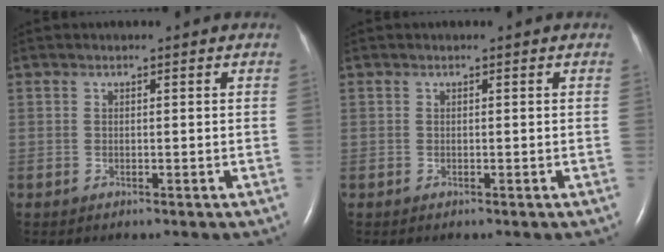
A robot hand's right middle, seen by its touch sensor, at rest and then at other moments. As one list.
[{"total": 0.0}]